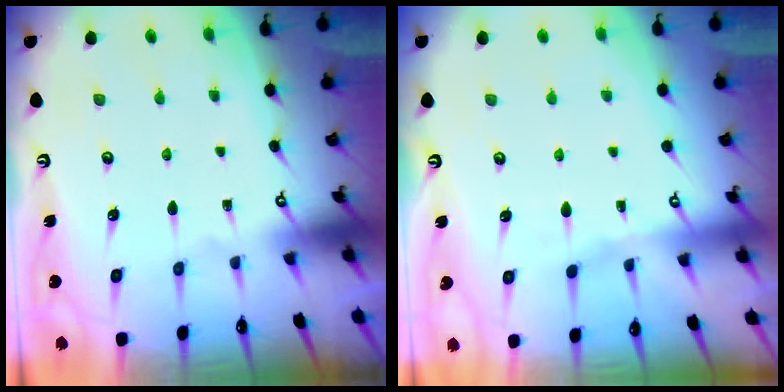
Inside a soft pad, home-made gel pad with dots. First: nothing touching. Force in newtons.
{"total": 3.3, "press": 3.2, "slide": 0.6}